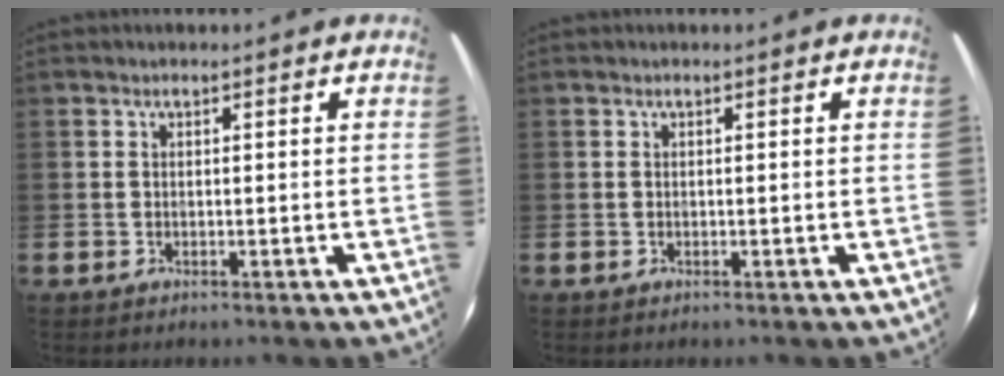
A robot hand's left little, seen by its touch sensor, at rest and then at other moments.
{"total": 0.0}